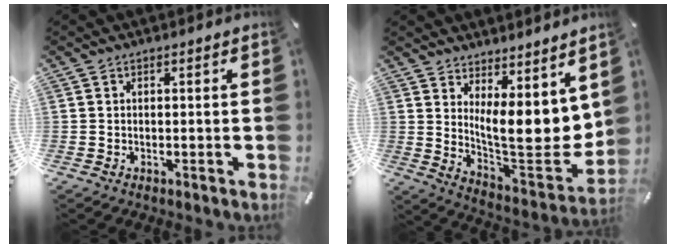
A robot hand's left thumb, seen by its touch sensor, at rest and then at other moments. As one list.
[{"total": 12.2, "force": [4.7, 4.9, 10.1], "torque": [-0.146, -0.063, 0.093]}]